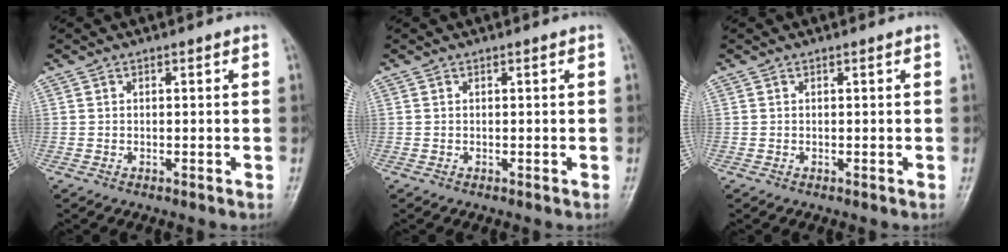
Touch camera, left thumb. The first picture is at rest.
{"total": 0.0}
{"total": 0.0}